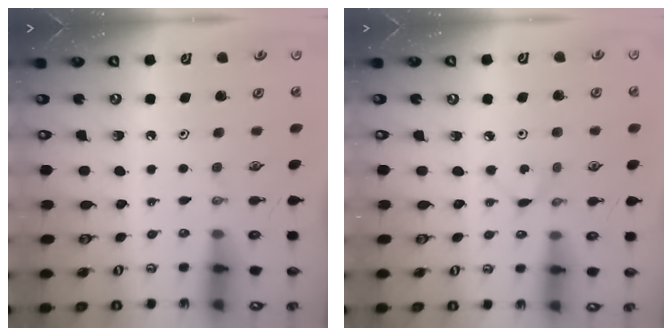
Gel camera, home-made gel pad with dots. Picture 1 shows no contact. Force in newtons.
{"total": 2.6, "press": 2.6, "slide": 0.2}